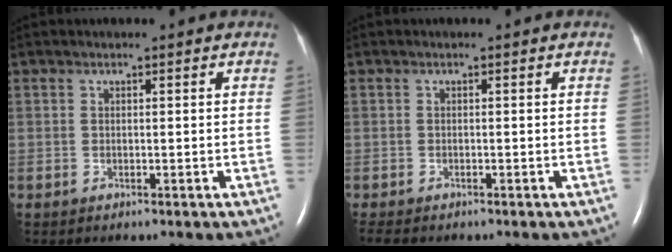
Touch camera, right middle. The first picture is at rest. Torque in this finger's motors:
{"motor_torque": [0.22, -0.18, -0.01, -0.01]}